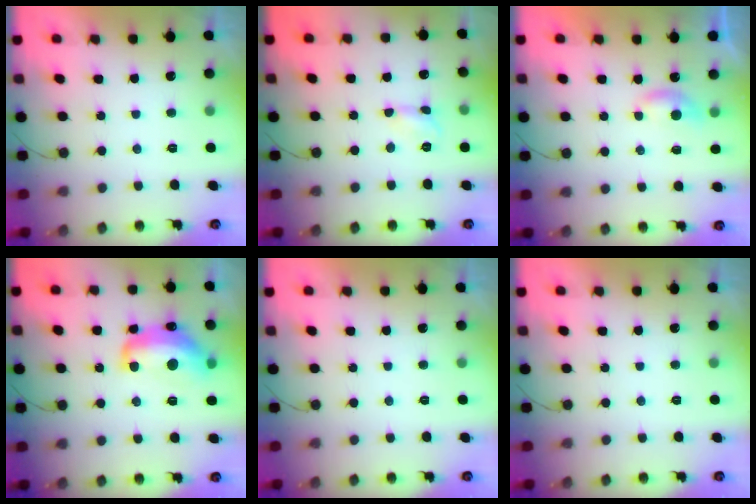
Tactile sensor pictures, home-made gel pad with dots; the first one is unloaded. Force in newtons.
{"total": 3.2, "press": 3.2, "slide": 0.3}
{"total": 4.8, "press": 4.8, "slide": 0.6}
{"total": 14.3, "press": 14.3, "slide": 1.3}
{"total": 0.0}
{"total": 0.0}